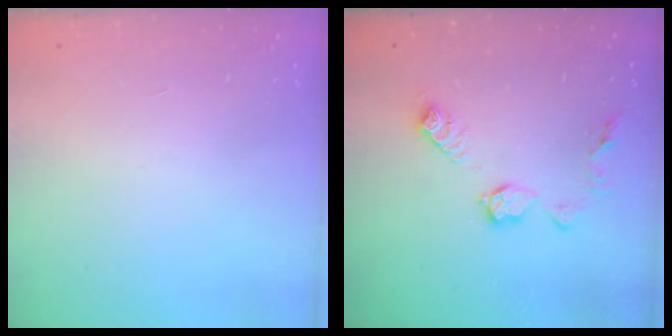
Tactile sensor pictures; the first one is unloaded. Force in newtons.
{"total": 10.1, "press": 10.1, "slide": 0.6}